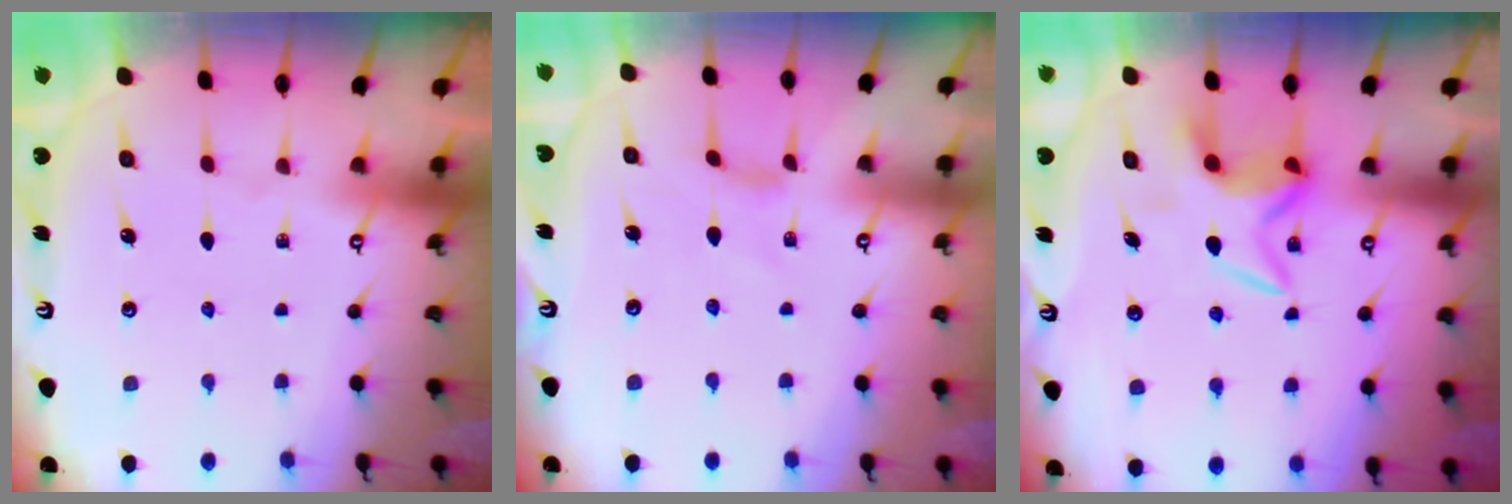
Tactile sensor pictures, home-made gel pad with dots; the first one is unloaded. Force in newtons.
{"total": 1.2, "press": 1.1, "slide": 0.4}
{"total": 6.5, "press": 6.5, "slide": 0.6}